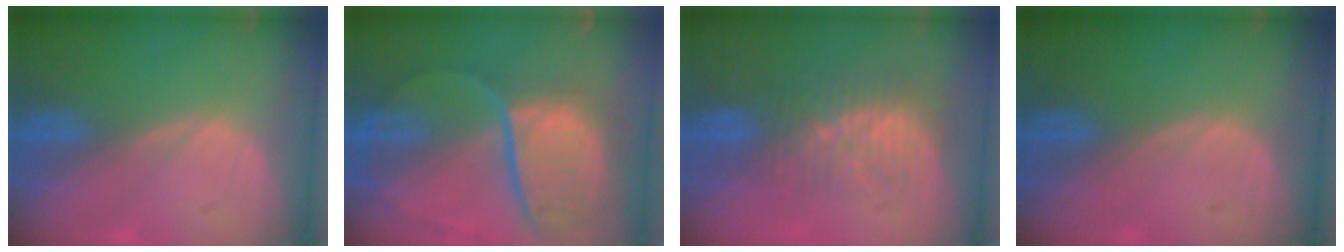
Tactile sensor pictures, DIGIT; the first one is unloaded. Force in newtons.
{"total": 11.4, "press": 9.5, "slide": 6.4}
{"total": 7.5, "press": 6.9, "slide": 3.0}
{"total": 0.0}